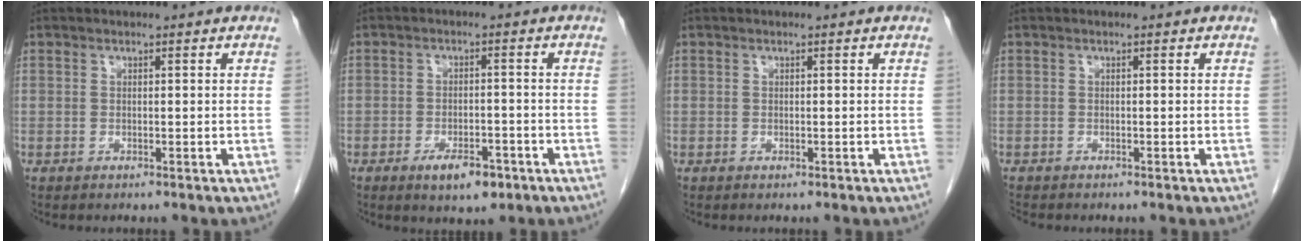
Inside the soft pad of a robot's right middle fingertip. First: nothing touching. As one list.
[{"total": 5.4, "force": [-3.1, 2.2, 3.8], "torque": [-0.059, 0.000, -0.042]}, {"total": 0.0}, {"total": 1.0, "force": [-0.9, 0.1, 0.1], "torque": [-0.010, -0.005, -0.018]}]